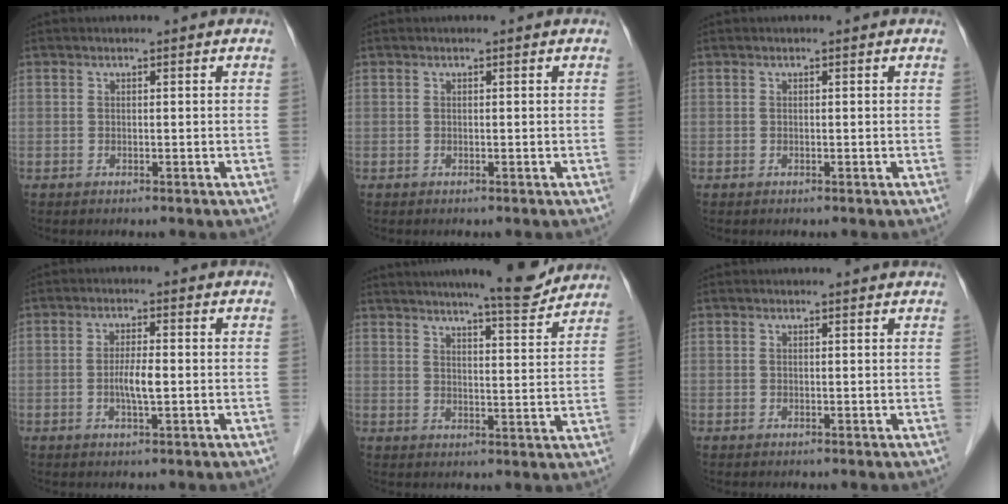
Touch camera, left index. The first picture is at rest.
{"total": 0.0}
{"total": 0.0}
{"total": 3.4, "force": [-0.5, 0.4, 3.3], "torque": [-0.067, -0.003, -0.011]}
{"total": 11.3, "force": [10.2, 0.6, 4.8], "torque": [-0.069, -0.001, 0.132]}
{"total": 1.6, "force": [1.6, 0.1, 0.1], "torque": [-0.010, 0.002, 0.013]}